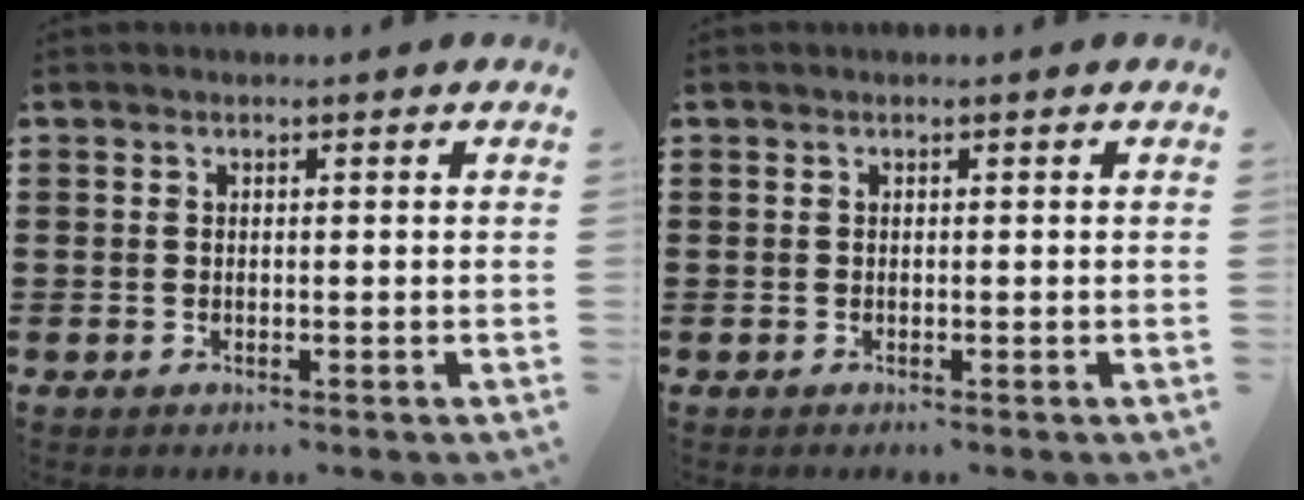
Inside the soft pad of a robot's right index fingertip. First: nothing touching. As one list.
[{"total": 0.0}]